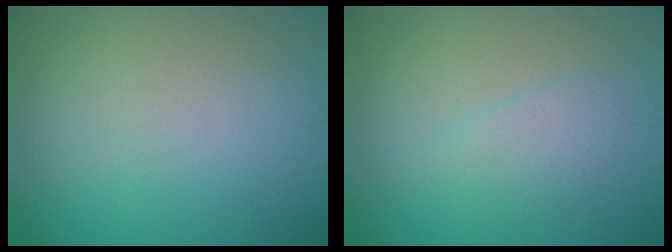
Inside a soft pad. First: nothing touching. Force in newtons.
{"total": 1.8, "press": 1.8, "slide": 0.1}